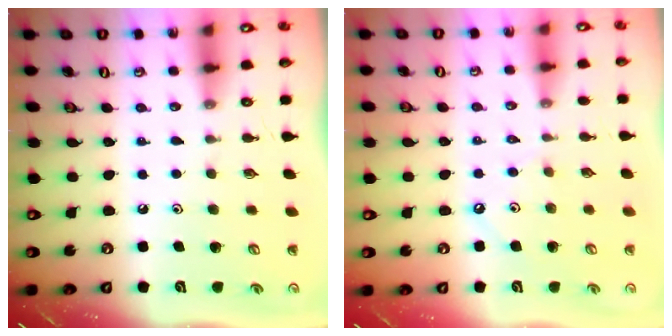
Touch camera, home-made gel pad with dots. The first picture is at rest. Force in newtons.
{"total": 1.6, "press": 1.5, "slide": 0.4}